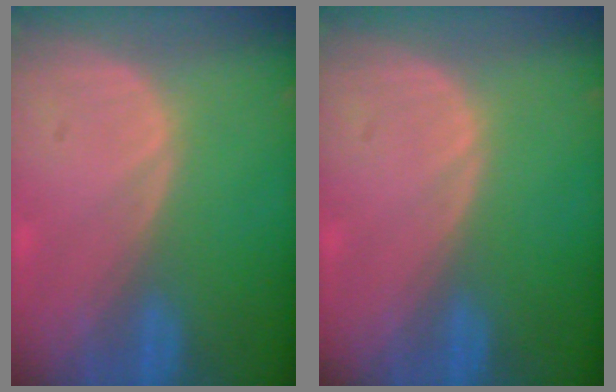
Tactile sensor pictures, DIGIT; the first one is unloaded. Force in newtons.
{"total": 0.0}